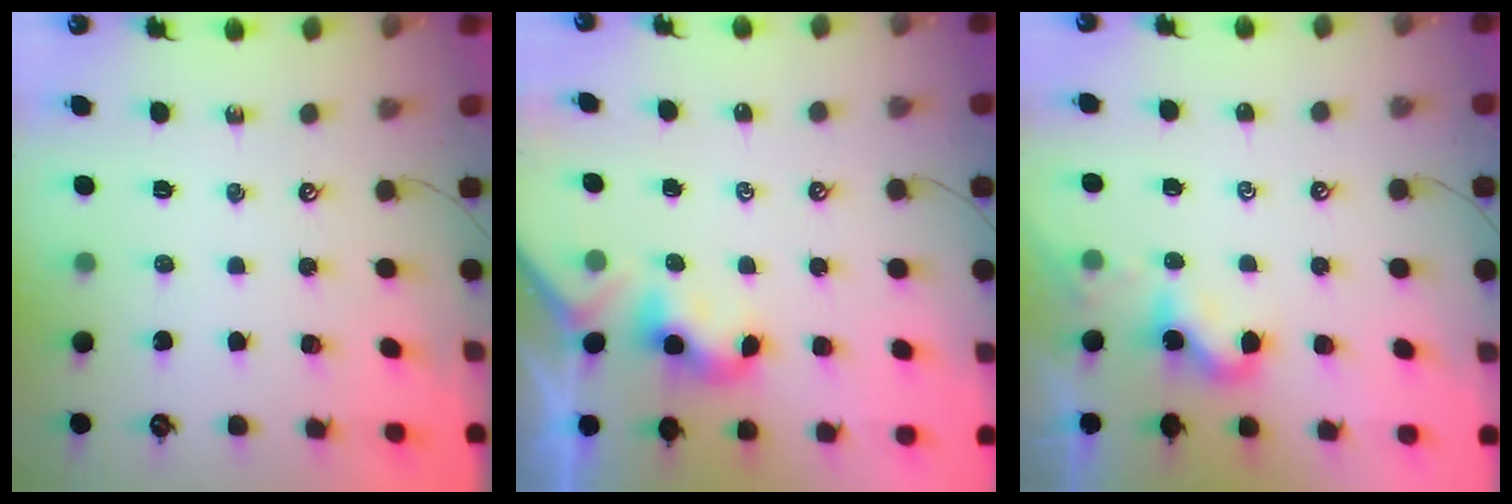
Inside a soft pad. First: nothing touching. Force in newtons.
{"total": 2.0, "press": 2.0, "slide": 0.2}
{"total": 0.6, "press": 0.6, "slide": 0.3}